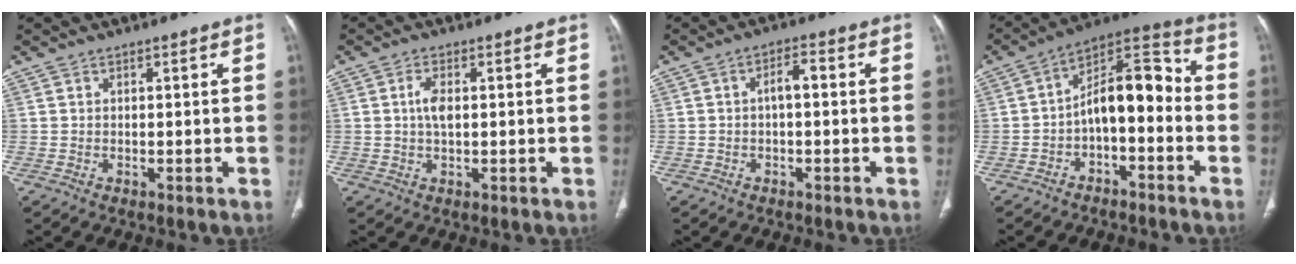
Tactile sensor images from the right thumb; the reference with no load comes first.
{"total": 3.4, "force": [0.5, 1.6, 3.0], "torque": [-0.062, 0.003, 0.008]}
{"total": 3.2, "force": [-0.2, 1.4, 2.9], "torque": [-0.044, 0.016, -0.007]}
{"total": 12.9, "force": [-3.0, 6.6, 10.7], "torque": [-0.152, 0.072, -0.054]}